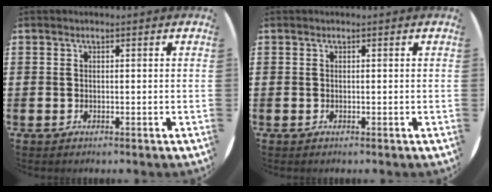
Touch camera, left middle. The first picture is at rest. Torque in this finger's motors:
{"motor_torque": [0.62, -0.64, 0.00, 0.01]}